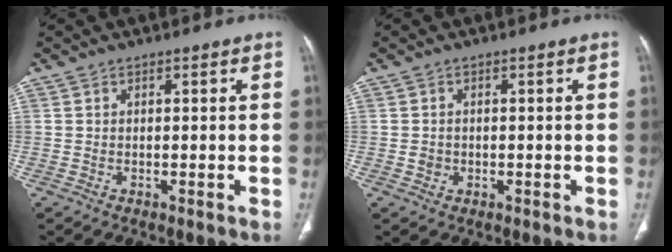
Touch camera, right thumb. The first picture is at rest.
{"total": 1.6, "force": [-0.3, 1.4, 0.7], "torque": [-0.008, 0.003, -0.001]}